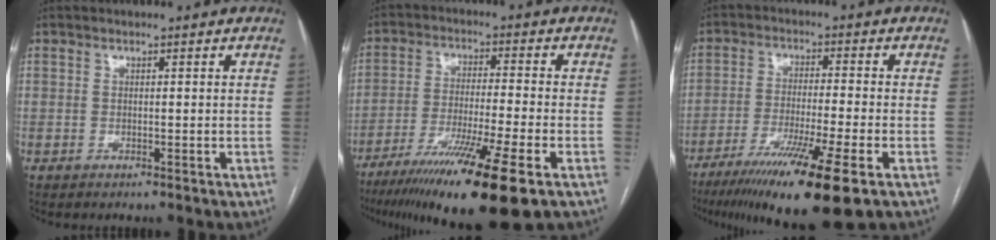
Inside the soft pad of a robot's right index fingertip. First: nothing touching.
{"total": 17.6, "force": [-11.1, -0.2, 13.6], "torque": [-0.210, -0.047, -0.186]}
{"total": 15.9, "force": [-9.9, 0.0, 12.5], "torque": [-0.196, -0.043, -0.163]}